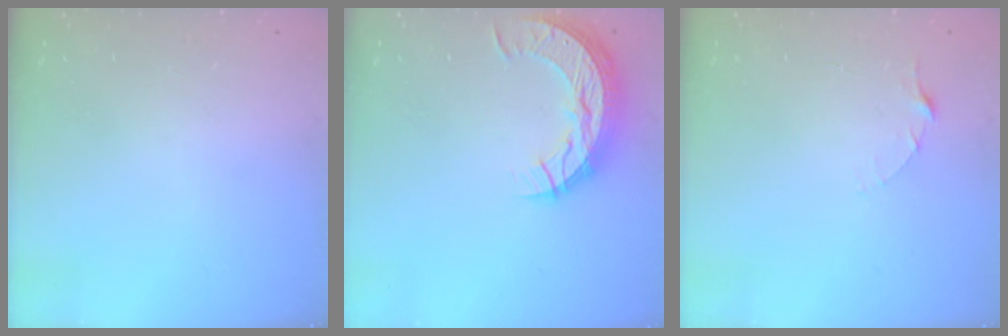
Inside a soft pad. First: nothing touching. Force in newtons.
{"total": 12.2, "press": 12.2, "slide": 0.9}
{"total": 2.5, "press": 2.5, "slide": 0.3}